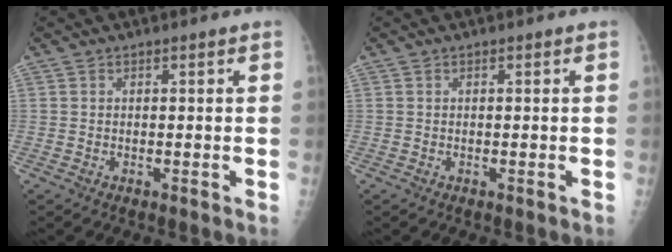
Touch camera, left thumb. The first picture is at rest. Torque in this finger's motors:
{"motor_torque": [0.19, 0.18, -0.09, -0.04, 0.01]}